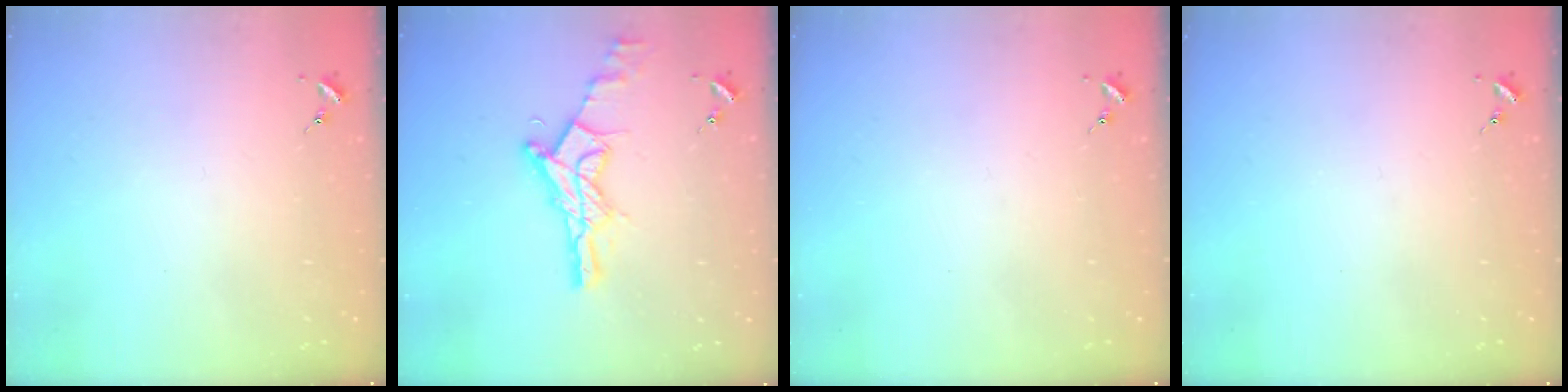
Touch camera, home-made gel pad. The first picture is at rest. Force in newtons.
{"total": 15.5, "press": 15.5, "slide": 1.2}
{"total": 0.0}
{"total": 0.0}